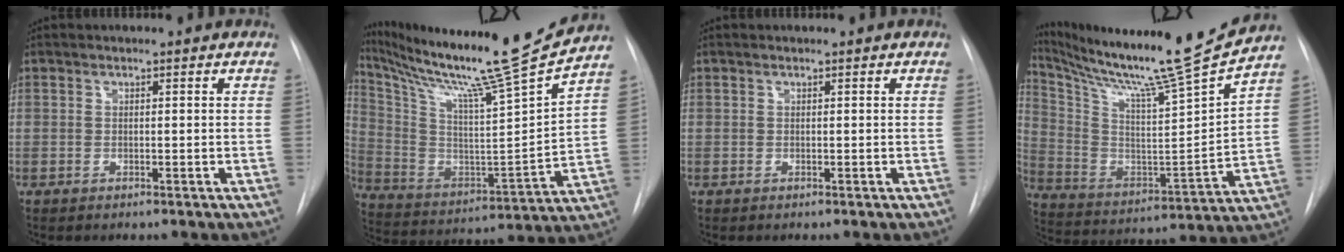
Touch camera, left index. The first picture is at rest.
{"total": 23.5, "force": [20.4, -2.8, 11.3], "torque": [-0.215, -0.069, 0.328]}
{"total": 0.0}
{"total": 22.3, "force": [19.8, -2.8, 9.9], "torque": [-0.191, -0.074, 0.317]}